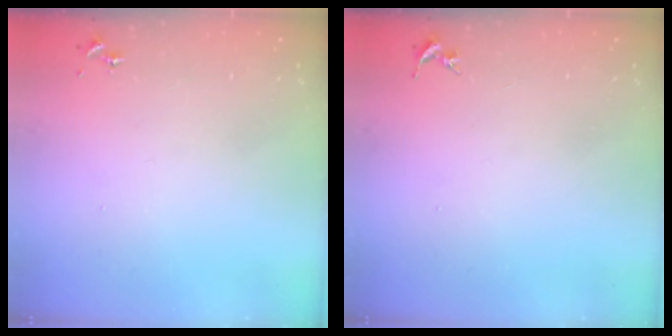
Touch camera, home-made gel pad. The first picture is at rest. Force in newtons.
{"total": 0.0}